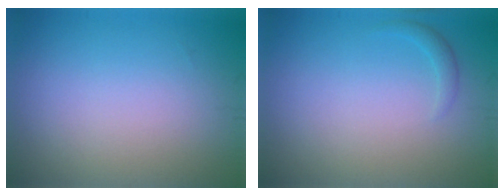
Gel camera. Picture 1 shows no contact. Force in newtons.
{"total": 0.9, "press": 0.9, "slide": 0.0}